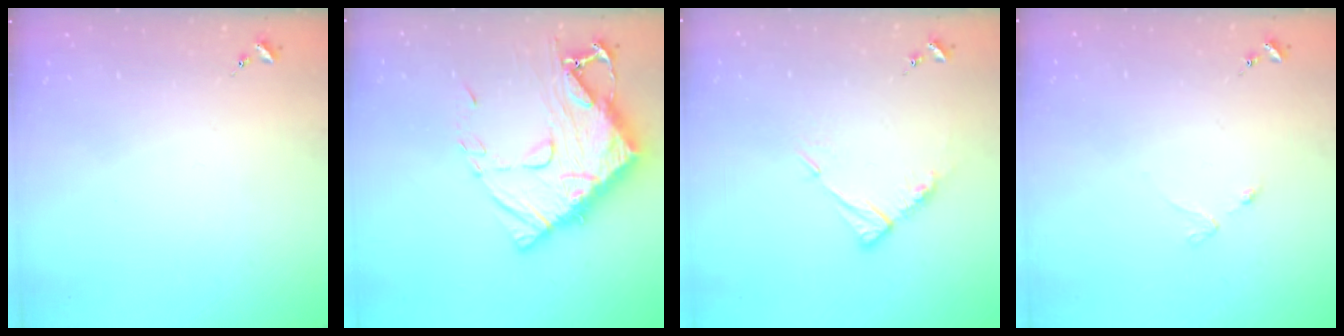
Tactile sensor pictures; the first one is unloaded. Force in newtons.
{"total": 17.4, "press": 17.4, "slide": 1.6}
{"total": 9.0, "press": 9.0, "slide": 0.8}
{"total": 2.5, "press": 2.4, "slide": 0.4}